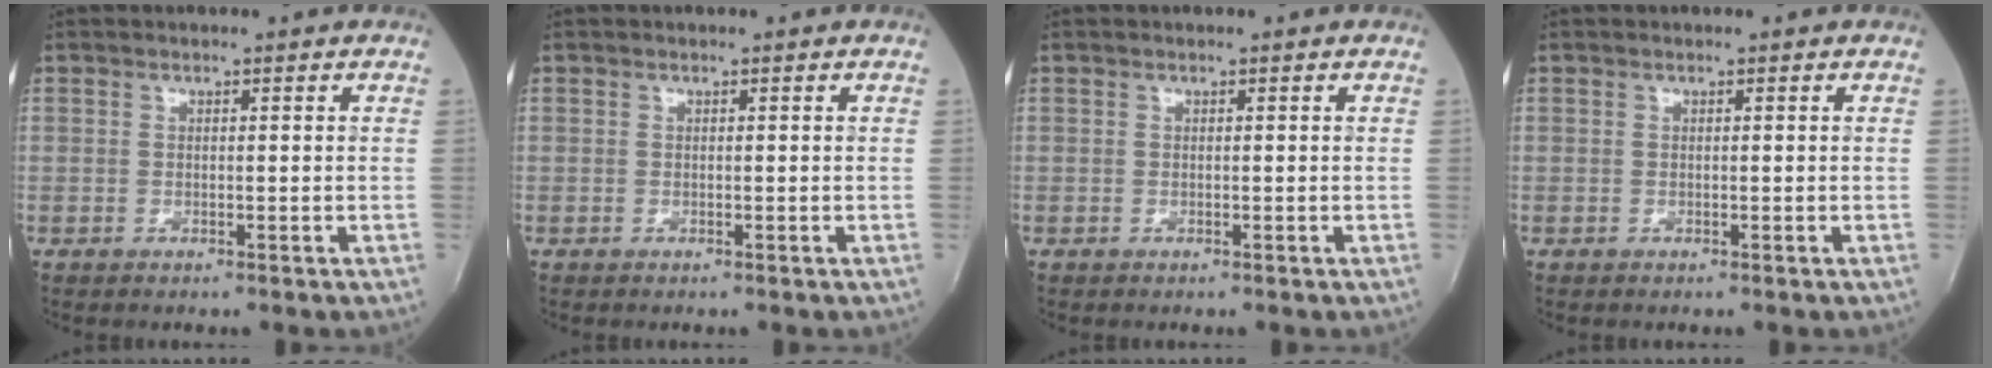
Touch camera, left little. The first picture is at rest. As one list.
[{"total": 0.0}, {"total": 0.0}, {"total": 0.0}]